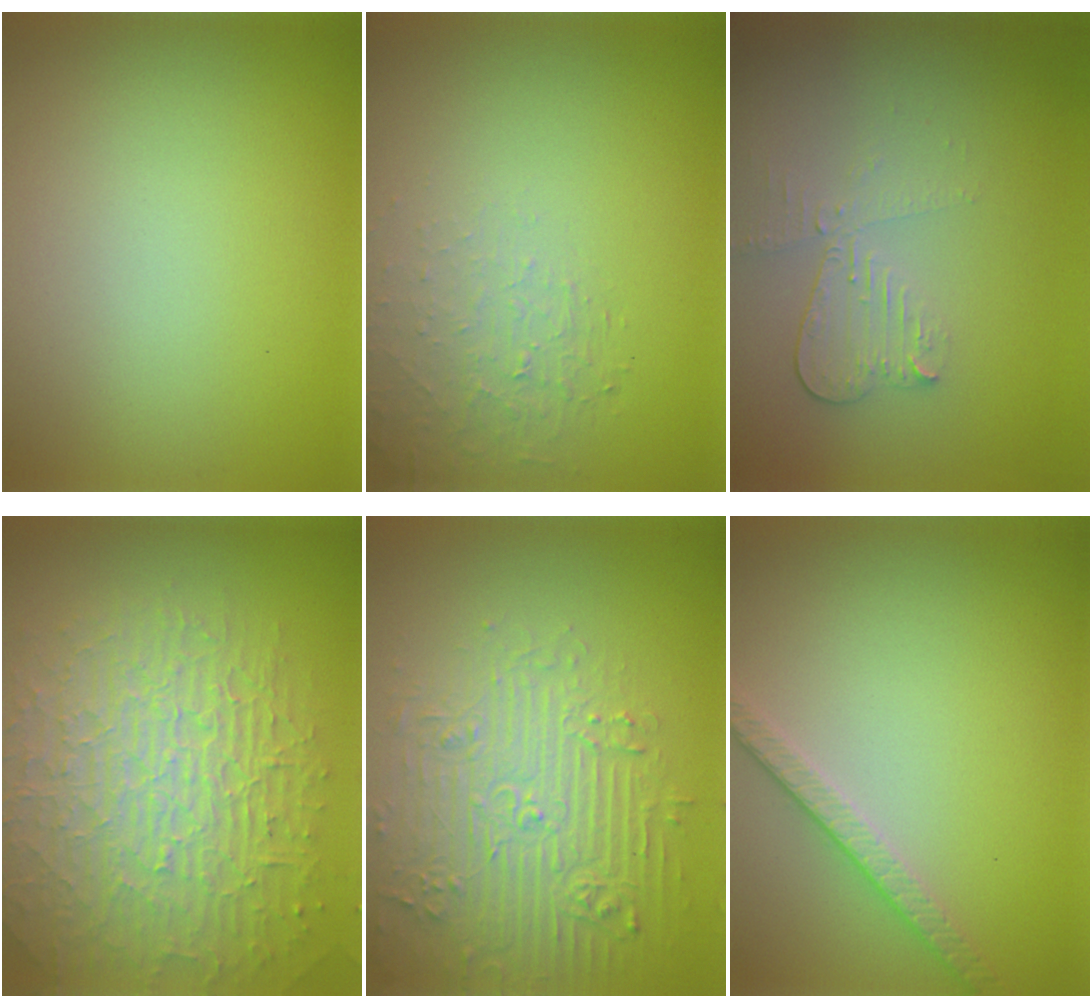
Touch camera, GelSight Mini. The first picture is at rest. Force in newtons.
{"total": 1.4, "press": 0.6, "slide": 1.3}
{"total": 2.8, "press": 2.5, "slide": 1.3}
{"total": 10.0, "press": 6.6, "slide": 7.5}
{"total": 5.5, "press": 5.3, "slide": 1.4}
{"total": 2.5, "press": 2.2, "slide": 1.2}